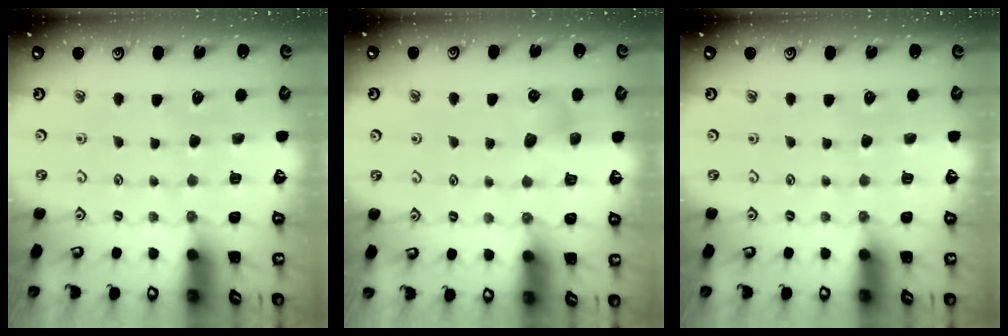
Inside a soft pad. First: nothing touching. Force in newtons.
{"total": 4.8, "press": 4.8, "slide": 0.4}
{"total": 0.0}